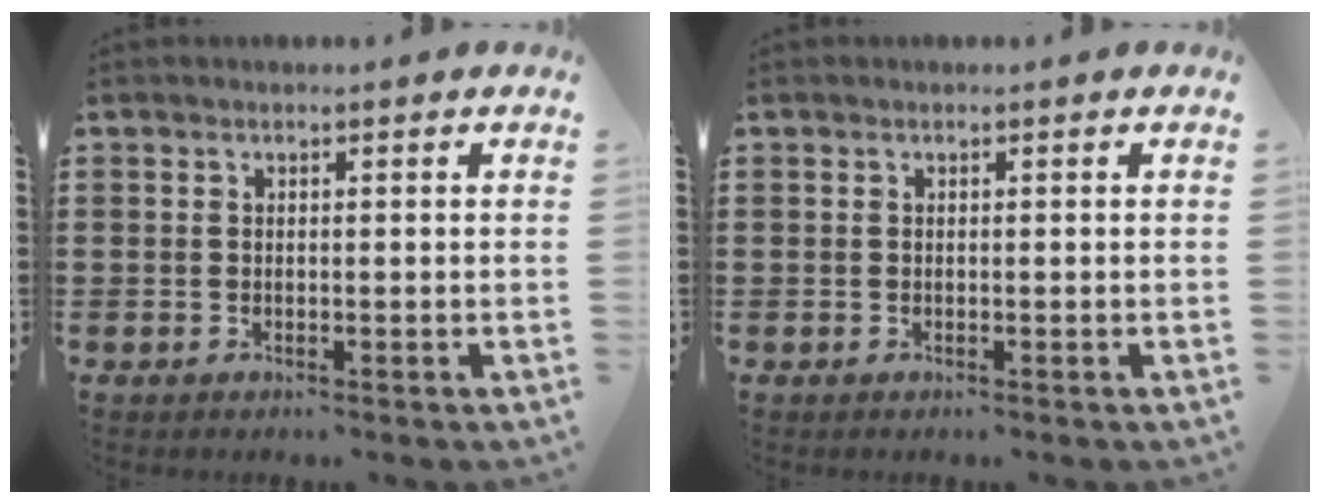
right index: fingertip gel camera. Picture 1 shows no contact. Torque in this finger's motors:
{"motor_torque": [0.36, 0.46, 0.00, 0.00]}